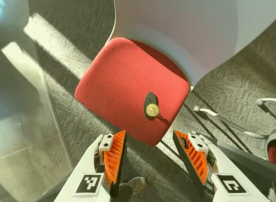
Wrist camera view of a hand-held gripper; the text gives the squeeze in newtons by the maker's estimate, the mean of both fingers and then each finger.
{"total": 0.0}